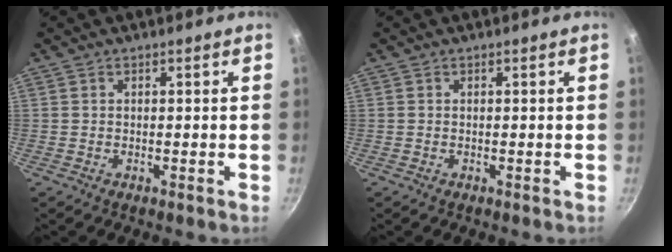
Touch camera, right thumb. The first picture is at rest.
{"total": 0.0}